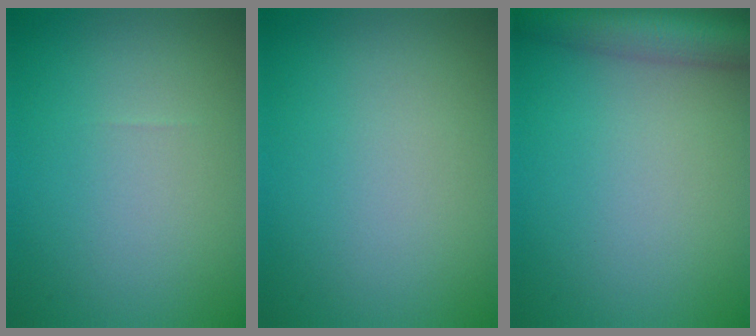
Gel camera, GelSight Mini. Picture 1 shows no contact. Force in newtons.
{"total": 0.0}
{"total": 6.1, "press": 6.1, "slide": 0.3}